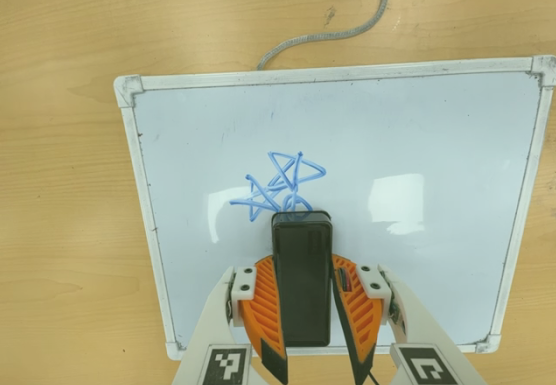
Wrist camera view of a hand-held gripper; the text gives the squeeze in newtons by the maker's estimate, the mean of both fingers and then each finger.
{"total": 10.3, "left": 8.5, "right": 12.1}